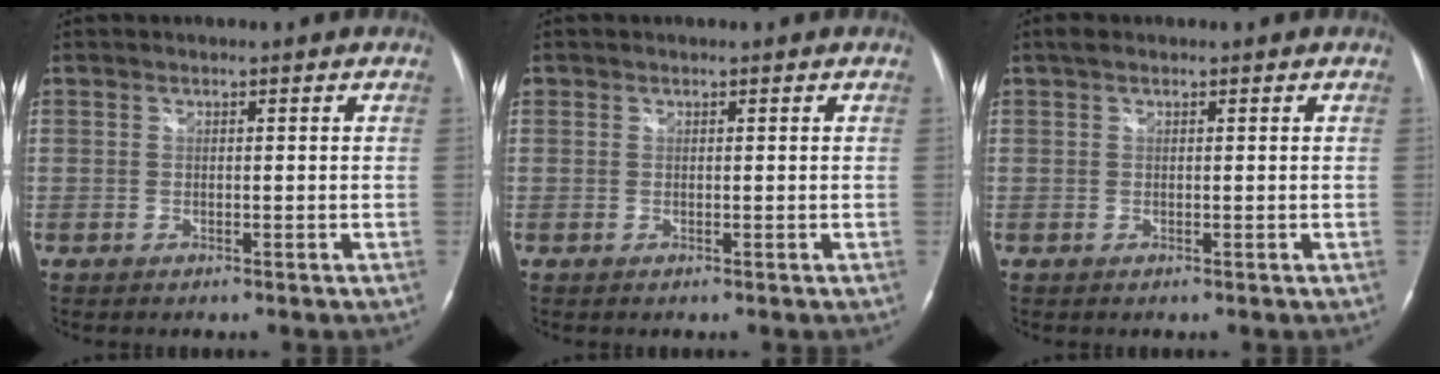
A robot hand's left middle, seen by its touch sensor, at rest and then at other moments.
{"total": 0.0}
{"total": 1.1, "force": [0.8, 0.5, 0.6], "torque": [-0.015, 0.016, 0.013]}